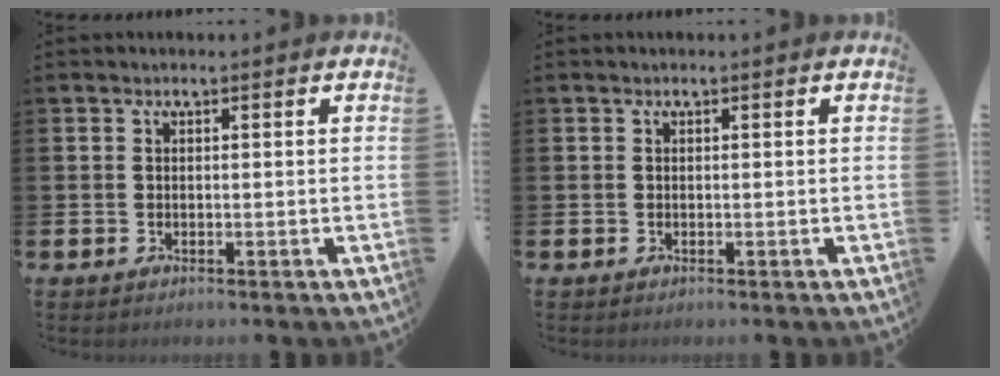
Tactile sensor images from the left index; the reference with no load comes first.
{"total": 0.0}